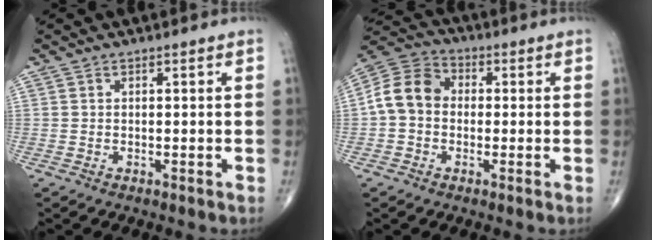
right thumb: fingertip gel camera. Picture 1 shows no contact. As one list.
[{"total": 9.7, "force": [-0.2, 7.7, 5.8], "torque": [-0.098, 0.031, -0.019]}]